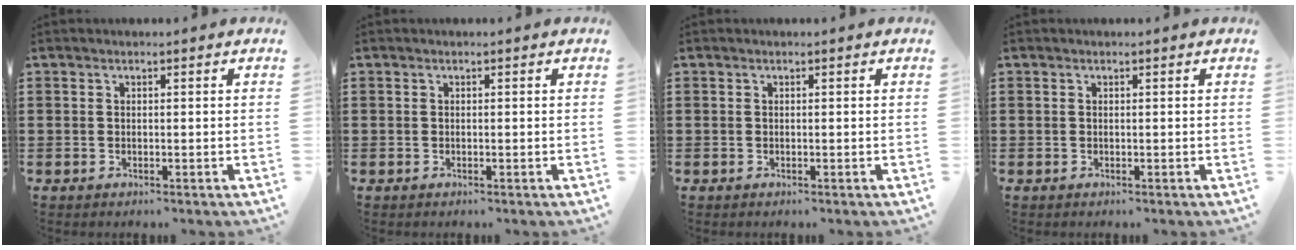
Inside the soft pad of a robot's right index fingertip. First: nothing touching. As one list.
[{"total": 0.0}, {"total": 0.0}, {"total": 0.0}]